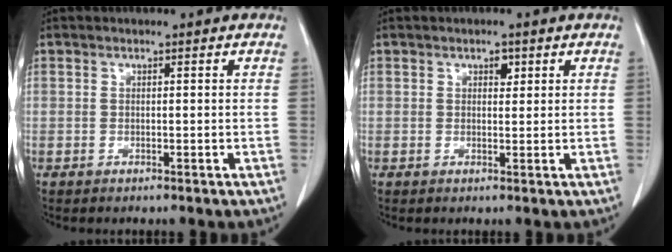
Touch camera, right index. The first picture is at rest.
{"total": 1.5, "force": [0.7, 0.8, 1.0], "torque": [-0.012, -0.002, 0.010]}